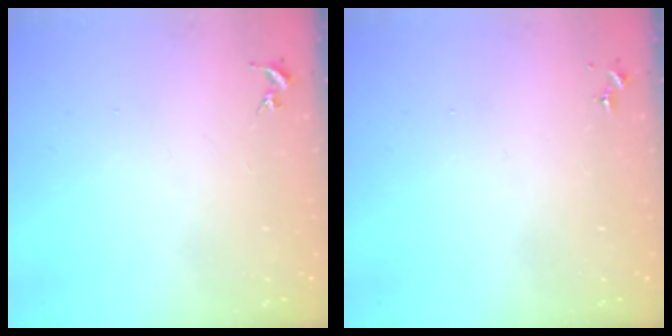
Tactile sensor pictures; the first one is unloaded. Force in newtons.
{"total": 0.0}